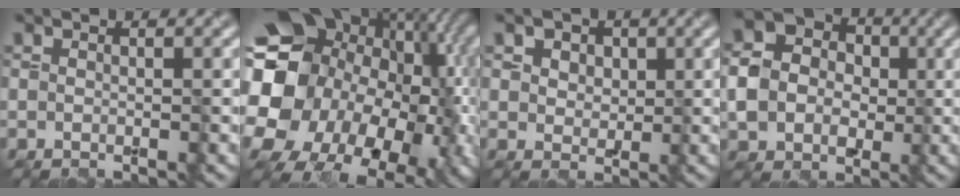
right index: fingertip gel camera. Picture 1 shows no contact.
{"total": 19.8, "force": [0.1, 16.7, 10.7], "torque": [-0.175, 0.021, 0.000]}
{"total": 5.4, "force": [2.9, 3.8, 2.5], "torque": [-0.045, 0.009, 0.029]}
{"total": 6.0, "force": [-0.2, 5.3, 2.8], "torque": [-0.050, 0.006, -0.011]}